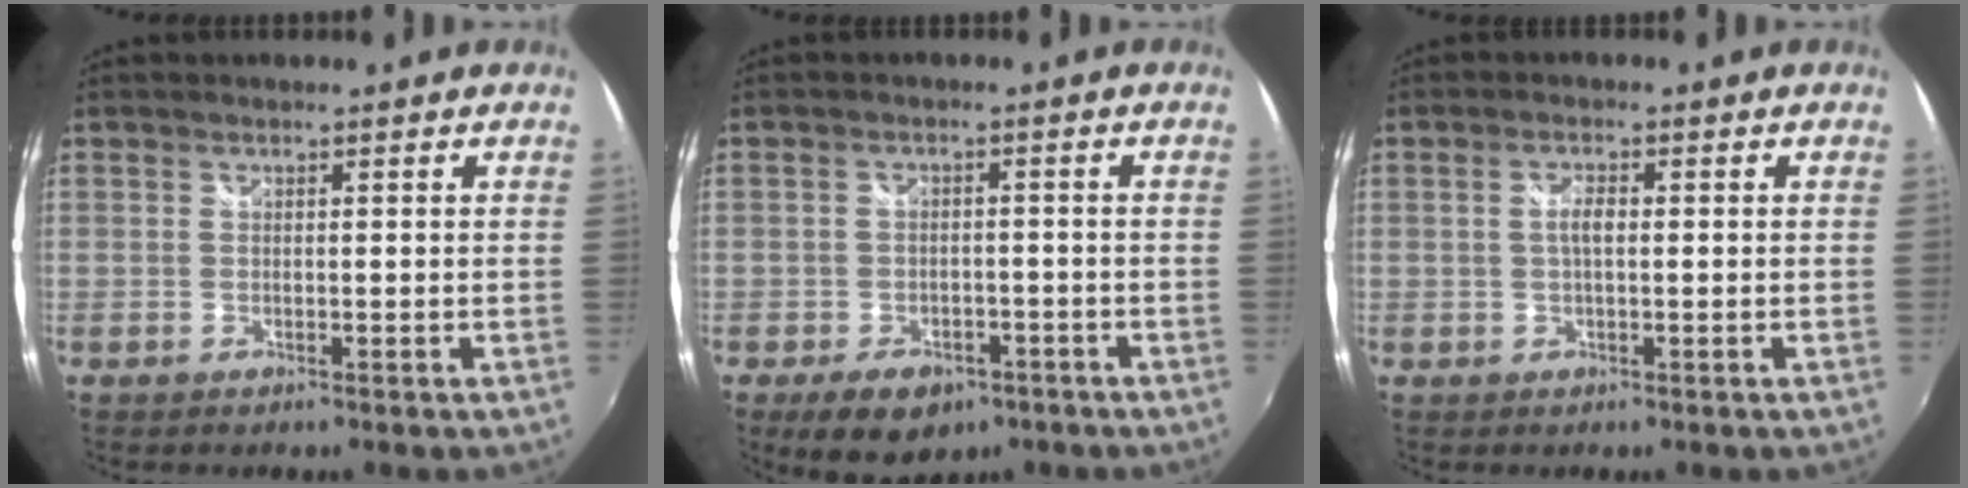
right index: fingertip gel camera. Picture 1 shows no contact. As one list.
[{"total": 8.8, "force": [-5.6, 5.1, 4.4], "torque": [-0.096, -0.004, -0.075]}, {"total": 2.4, "force": [0.1, 0.9, 2.2], "torque": [-0.043, 0.004, -0.001]}]